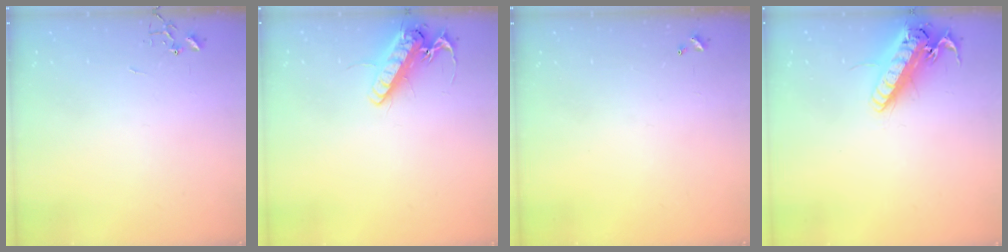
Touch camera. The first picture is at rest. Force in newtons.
{"total": 14.6, "press": 14.4, "slide": 2.6}
{"total": 0.0}
{"total": 19.1, "press": 18.8, "slide": 3.3}